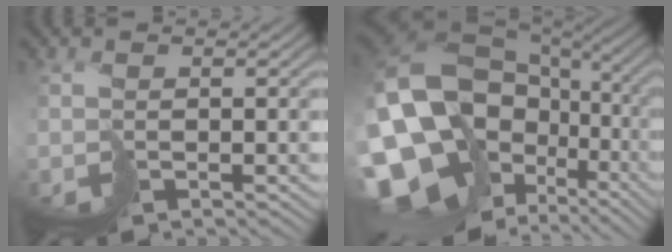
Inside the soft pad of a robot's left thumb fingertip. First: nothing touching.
{"total": 18.9, "force": [-2.4, 14.7, 11.7], "torque": [-0.280, -0.021, -0.015]}